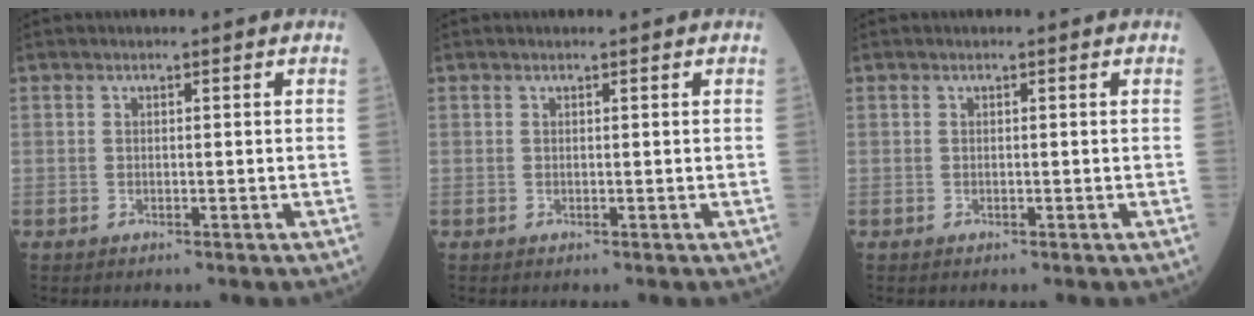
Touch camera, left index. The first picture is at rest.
{"total": 0.0}
{"total": 0.0}